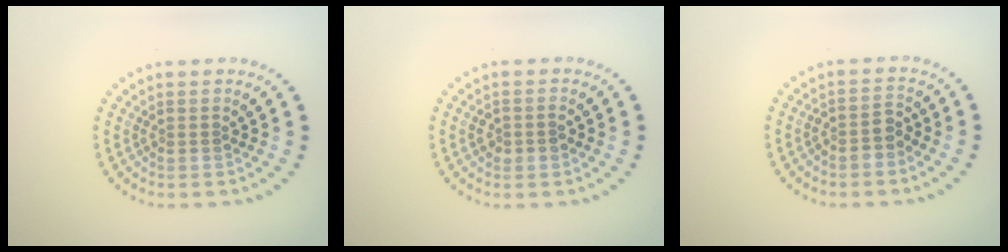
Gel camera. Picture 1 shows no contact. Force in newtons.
{"total": 1.5, "press": 1.5, "slide": 0.3}
{"total": 1.8, "press": 1.6, "slide": 1.0}